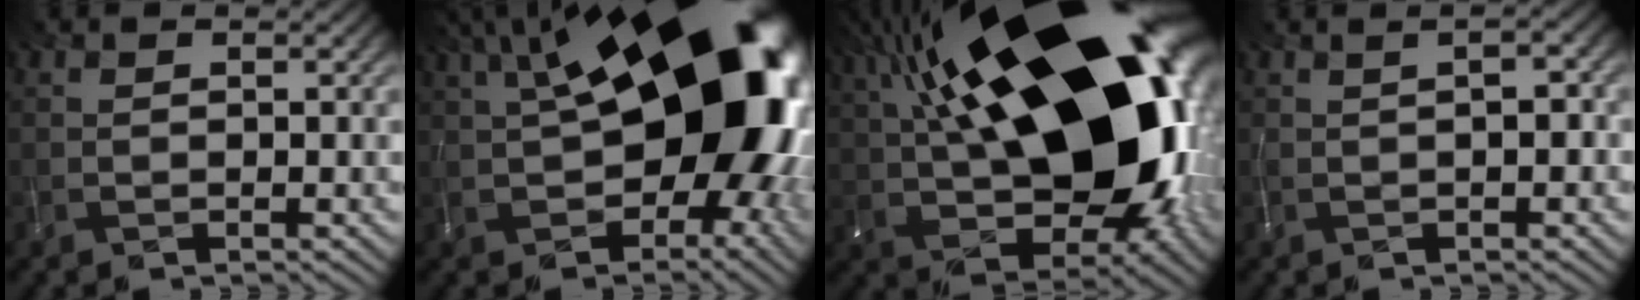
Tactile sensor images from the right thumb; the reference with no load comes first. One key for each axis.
{"total": 21.8, "fx": 2.2, "fy": 11.6, "fz": 18.2, "tx": -0.256, "ty": 0.007, "tz": 0.034}
{"total": 23.7, "fx": 5.5, "fy": 12.9, "fz": 19.1, "tx": -0.351, "ty": 0.024, "tz": 0.108}
{"total": 2.0, "fx": 0.2, "fy": 0.5, "fz": 1.9, "tx": -0.041, "ty": 0.004, "tz": 0.009}